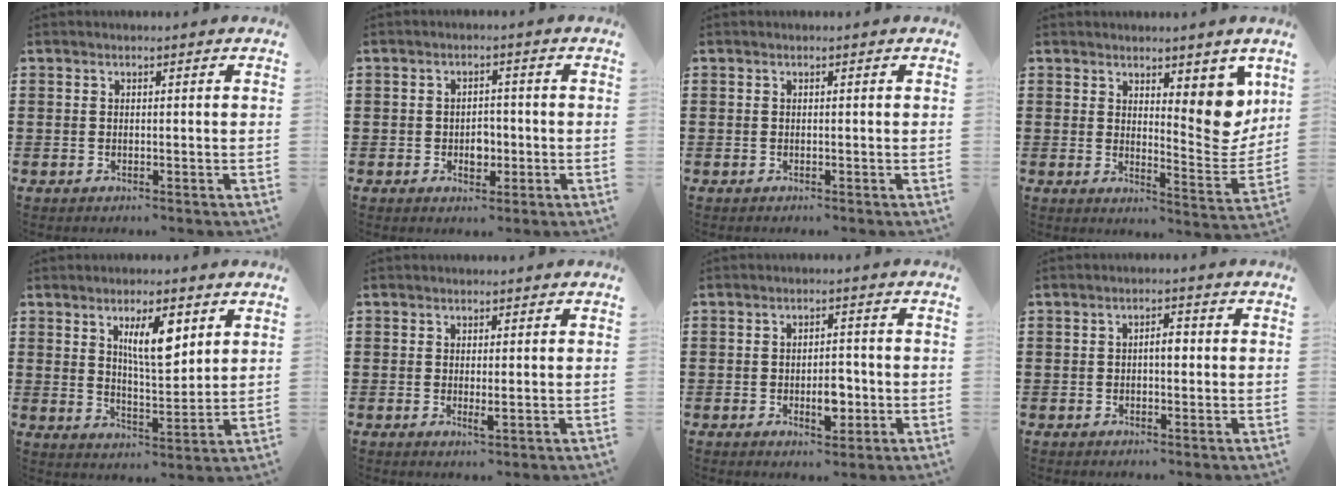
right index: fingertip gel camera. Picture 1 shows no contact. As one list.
[{"total": 2.9, "force": [-0.8, 2.1, 1.9], "torque": [-0.032, -0.001, -0.018]}, {"total": 0.0}, {"total": 7.5, "force": [5.0, 3.1, 4.6], "torque": [-0.055, -0.035, 0.084]}, {"total": 7.8, "force": [3.5, 2.4, 6.5], "torque": [-0.119, 0.000, 0.057]}, {"total": 1.5, "force": [0.0, 0.2, 1.5], "torque": [-0.029, -0.005, 0.000]}, {"total": 4.7, "force": [-1.4, 2.3, 3.9], "torque": [-0.058, 0.003, -0.024]}, {"total": 2.4, "force": [-0.1, 0.8, 2.2], "torque": [-0.041, 0.004, -0.004]}]